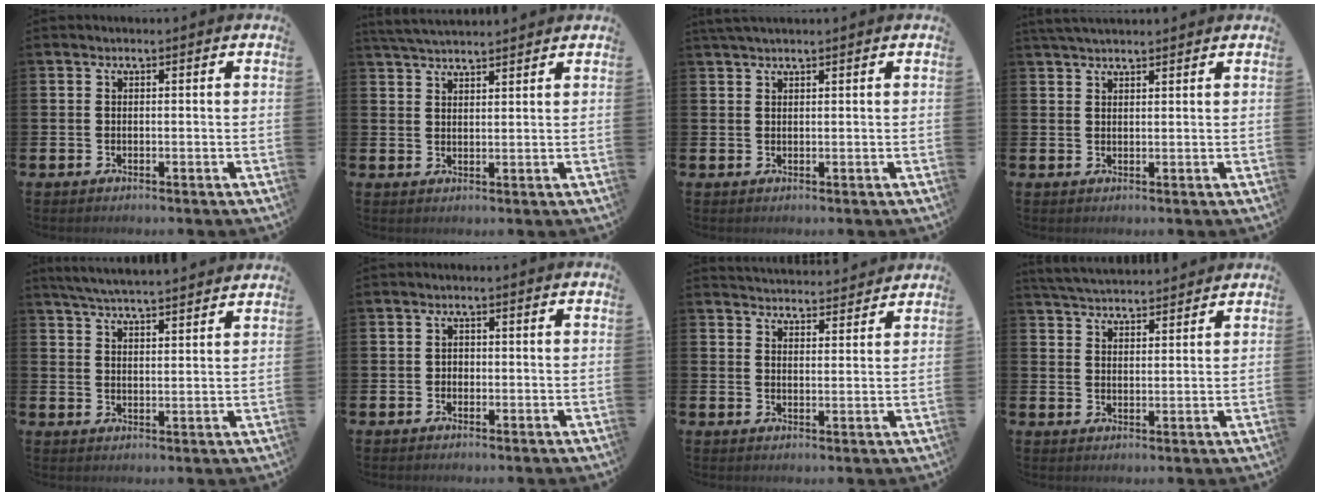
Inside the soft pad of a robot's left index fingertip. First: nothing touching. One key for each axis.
{"total": 3.7, "fx": 3.7, "fy": 0.3, "fz": 0.7, "tx": -0.023, "ty": -0.013, "tz": 0.069}
{"total": 1.6, "fx": 1.5, "fy": 0.1, "fz": 0.7, "tx": -0.007, "ty": 0.001, "tz": 0.025}
{"total": 2.8, "fx": 2.6, "fy": 0.6, "fz": 0.8, "tx": -0.014, "ty": -0.005, "tz": 0.047}
{"total": 5.2, "fx": 5.1, "fy": -0.1, "fz": 0.7, "tx": -0.035, "ty": -0.028, "tz": 0.093}
{"total": 1.0, "fx": -0.3, "fy": 0.9, "fz": 0.3, "tx": -0.001, "ty": 0.004, "tz": -0.009}
{"total": 4.0, "fx": 4.0, "fy": 0.3, "fz": -0.2, "tx": 0.001, "ty": -0.030, "tz": 0.071}
{"total": 4.4, "fx": 4.4, "fy": 0.4, "fz": 0.1, "tx": -0.016, "ty": -0.024, "tz": 0.080}